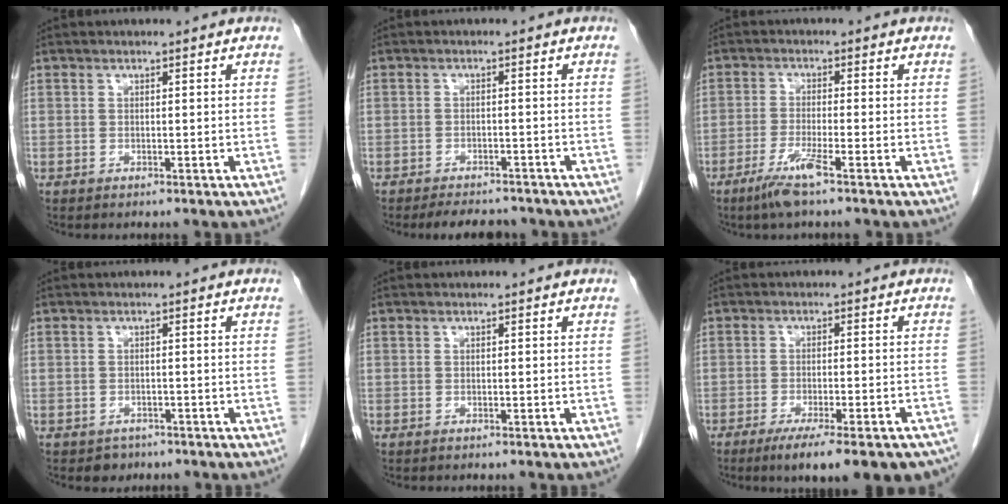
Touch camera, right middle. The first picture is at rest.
{"total": 6.2, "force": [-5.6, 1.9, 1.8], "torque": [-0.026, -0.006, -0.074]}
{"total": 4.7, "force": [-3.0, -0.4, 3.7], "torque": [-0.076, -0.011, -0.062]}
{"total": 1.8, "force": [-1.3, 1.3, 0.1], "torque": [-0.009, 0.003, -0.016]}
{"total": 0.0}
{"total": 15.7, "force": [-12.5, 2.7, 9.1], "torque": [-0.081, -0.007, -0.163]}